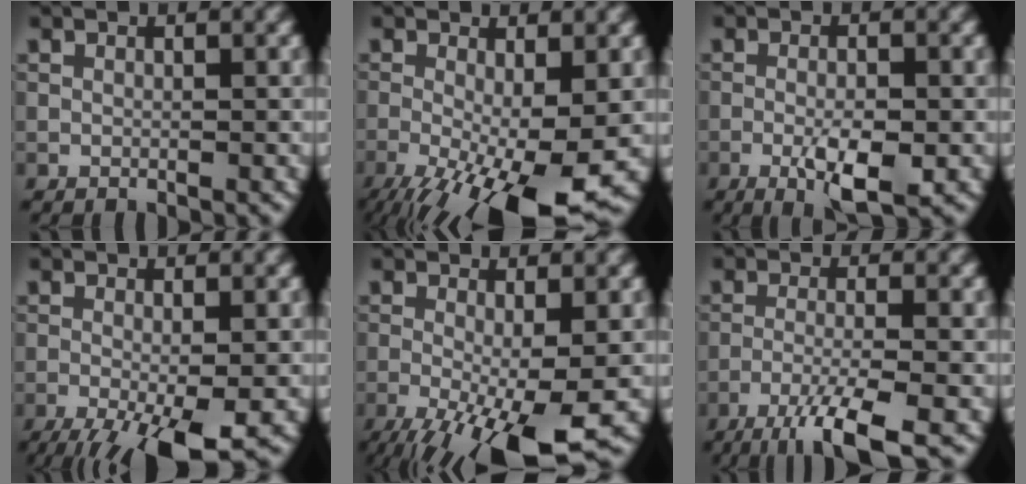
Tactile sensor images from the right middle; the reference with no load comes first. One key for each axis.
{"total": 11.4, "fx": -4.9, "fy": 3.3, "fz": 9.8, "tx": -0.170, "ty": -0.030, "tz": -0.081}
{"total": 4.4, "fx": -1.6, "fy": 1.2, "fz": 3.9, "tx": -0.067, "ty": -0.002, "tz": -0.026}
{"total": 7.4, "fx": -4.0, "fy": 1.9, "fz": 6.0, "tx": -0.103, "ty": -0.015, "tz": -0.066}
{"total": 9.6, "fx": -4.4, "fy": 2.5, "fz": 8.2, "tx": -0.154, "ty": -0.027, "tz": -0.071}
{"total": 5.9, "fx": -3.7, "fy": 0.8, "fz": 4.5, "tx": -0.071, "ty": 0.000, "tz": -0.076}